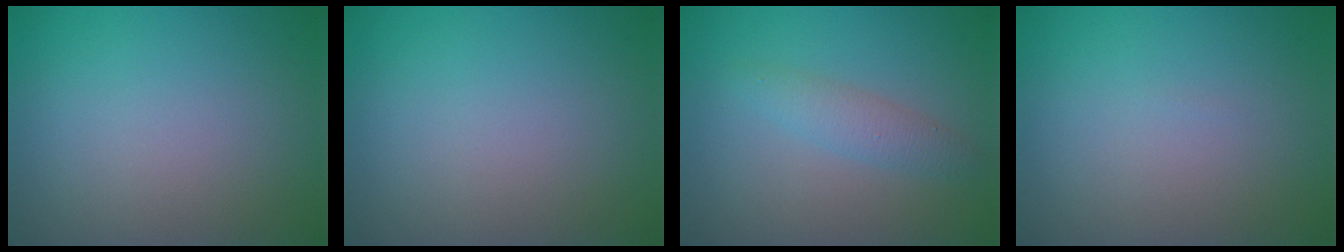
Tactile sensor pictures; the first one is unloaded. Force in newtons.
{"total": 0.0}
{"total": 2.1, "press": 2.1, "slide": 0.0}
{"total": 0.0}